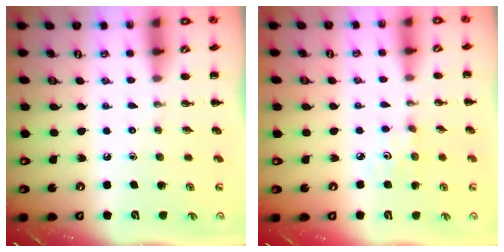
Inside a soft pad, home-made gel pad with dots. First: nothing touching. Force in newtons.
{"total": 2.7, "press": 2.7, "slide": 0.5}